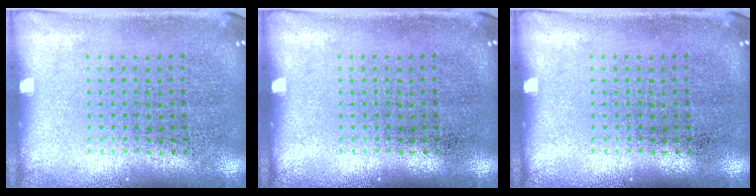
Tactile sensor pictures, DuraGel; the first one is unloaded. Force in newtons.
{"total": 0.0}
{"total": 0.0}